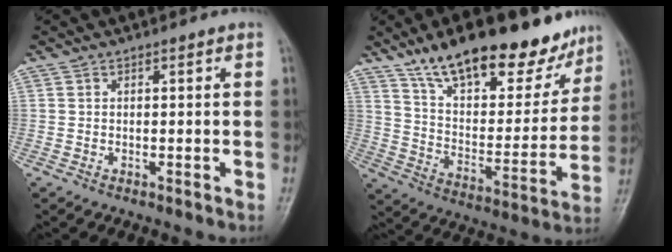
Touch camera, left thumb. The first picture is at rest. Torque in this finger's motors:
{"motor_torque": [1.16, 1.13, 1.52, -1.26, 0.40]}